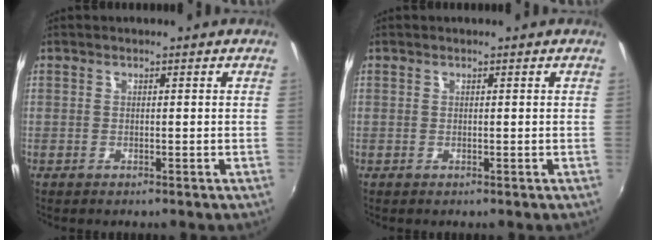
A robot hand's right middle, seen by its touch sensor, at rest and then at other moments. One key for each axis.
{"total": 0.0}